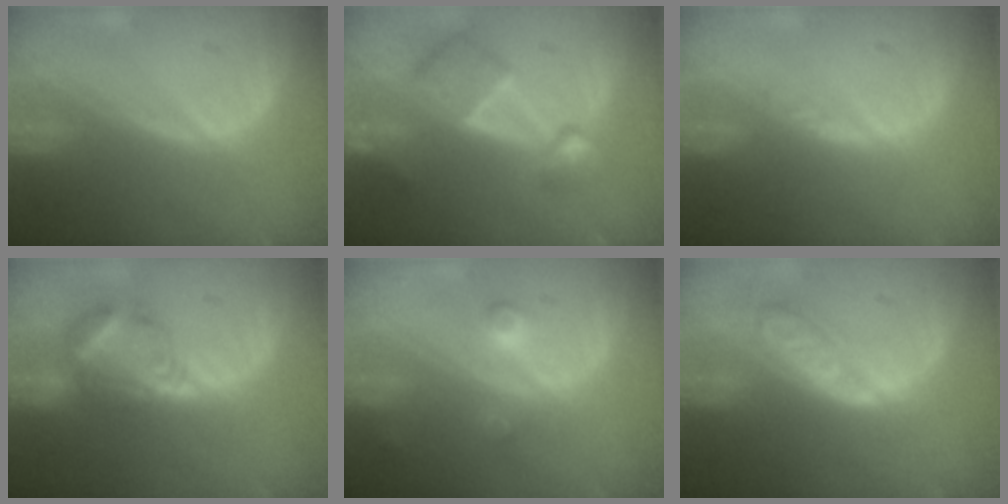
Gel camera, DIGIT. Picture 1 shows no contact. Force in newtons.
{"total": 7.9, "press": 6.9, "slide": 4.0}
{"total": 0.8, "press": 0.8, "slide": 0.1}
{"total": 5.9, "press": 5.9, "slide": 0.2}
{"total": 3.6, "press": 3.4, "slide": 1.1}
{"total": 6.3, "press": 5.6, "slide": 2.9}